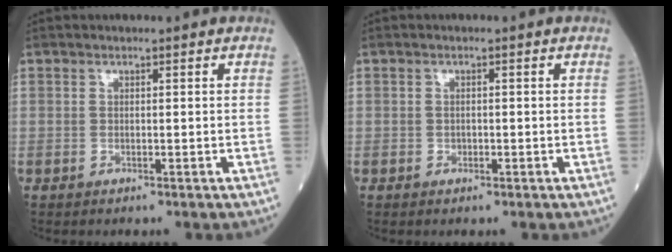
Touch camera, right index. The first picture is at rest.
{"total": 0.6, "force": [-0.3, 0.5, 0.2], "torque": [-0.004, 0.003, -0.005]}